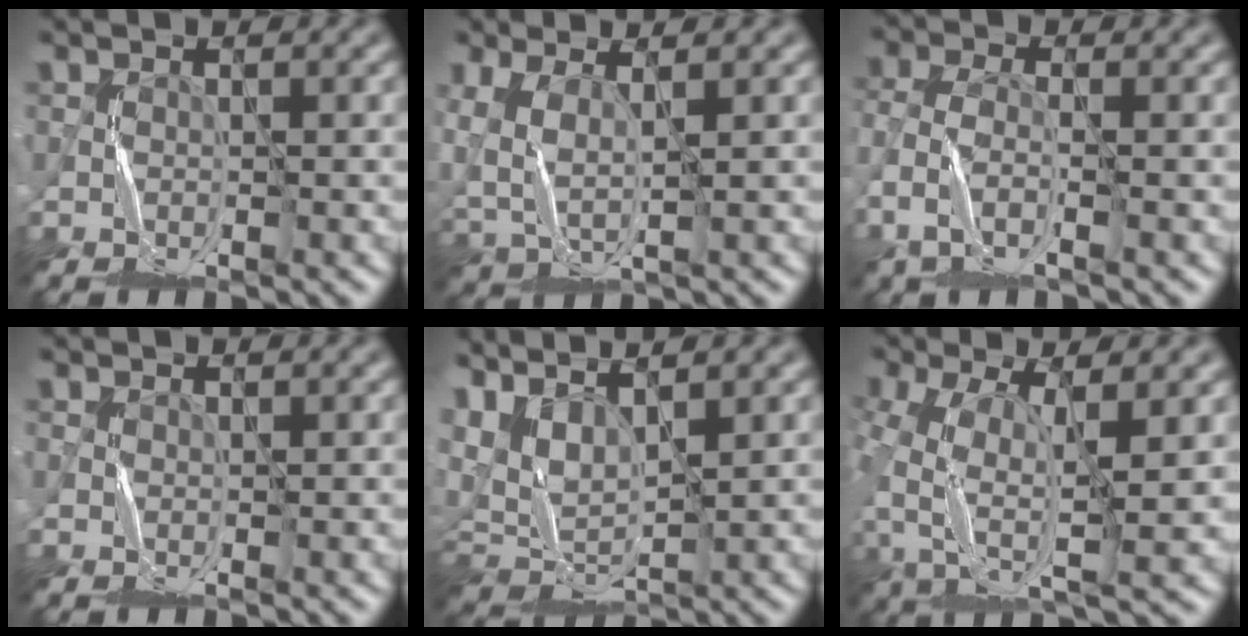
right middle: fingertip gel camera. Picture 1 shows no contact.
{"total": 4.6, "force": [1.3, 2.2, 3.8], "torque": [-0.101, -0.002, 0.032]}
{"total": 3.6, "force": [-2.0, 1.6, 2.6], "torque": [-0.077, -0.005, -0.047]}
{"total": 0.5, "force": [-0.1, 0.5, 0.2], "torque": [0.000, -0.002, -0.001]}
{"total": 4.9, "force": [2.1, 2.7, 3.5], "torque": [-0.083, -0.001, 0.045]}
{"total": 8.1, "force": [-1.7, 4.1, 6.7], "torque": [-0.153, -0.007, -0.036]}